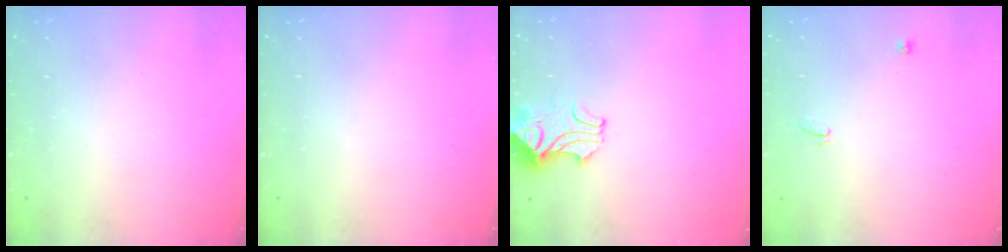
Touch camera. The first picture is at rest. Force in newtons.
{"total": 0.0}
{"total": 2.4, "press": 2.3, "slide": 0.8}
{"total": 2.1, "press": 2.1, "slide": 0.3}